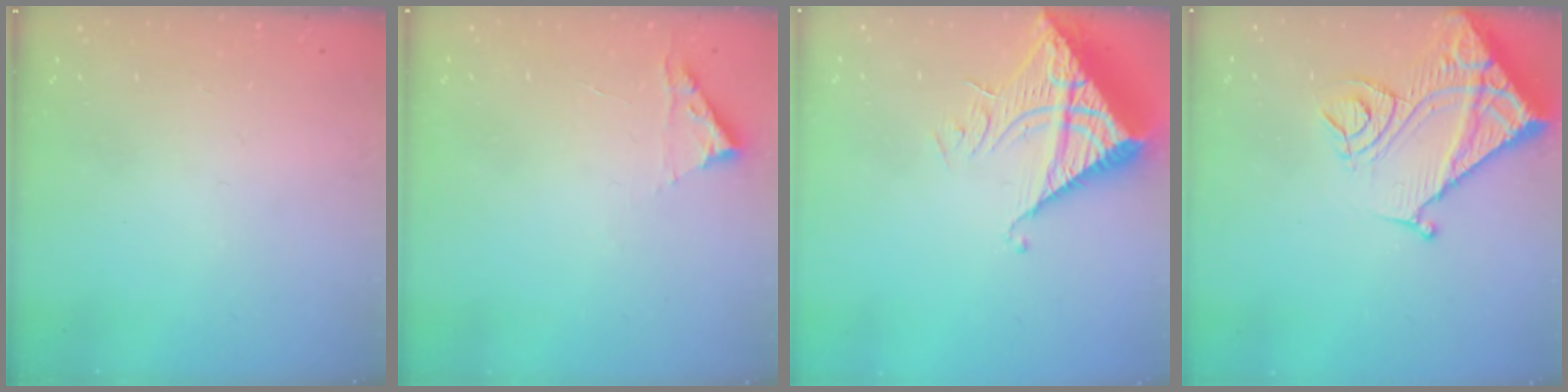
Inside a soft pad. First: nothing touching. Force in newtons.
{"total": 2.8, "press": 2.8, "slide": 0.3}
{"total": 11.5, "press": 11.5, "slide": 1.2}
{"total": 16.5, "press": 16.4, "slide": 2.0}